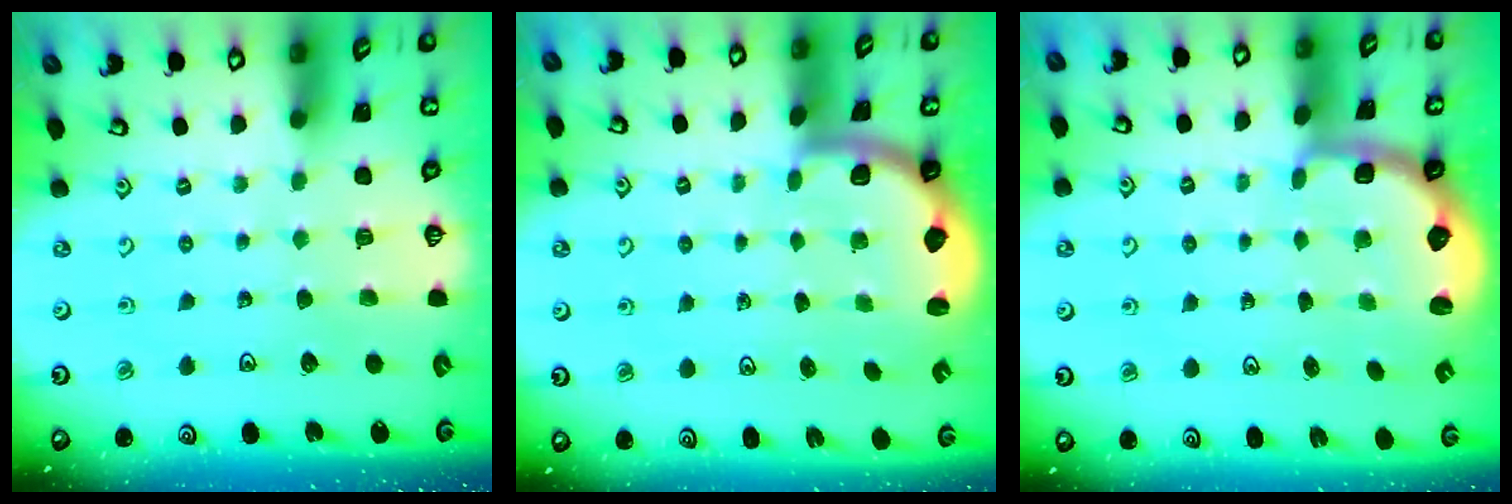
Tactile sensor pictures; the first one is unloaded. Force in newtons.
{"total": 1.9, "press": 1.8, "slide": 0.5}
{"total": 2.6, "press": 1.9, "slide": 1.7}